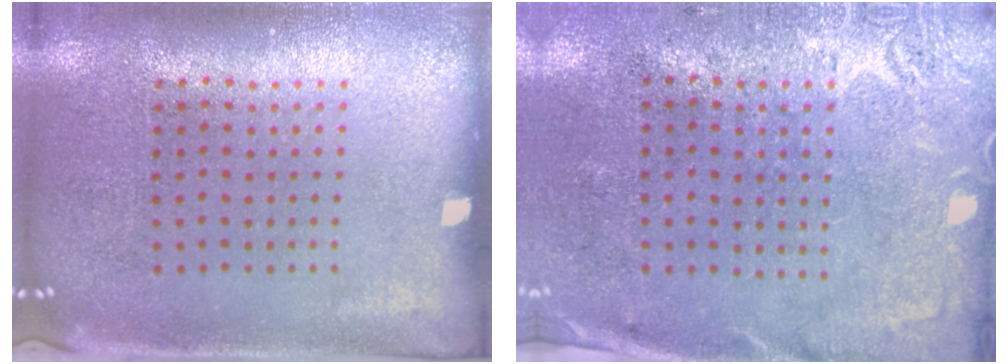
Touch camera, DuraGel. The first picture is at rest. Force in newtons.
{"total": 2.8, "press": 2.2, "slide": 1.7}